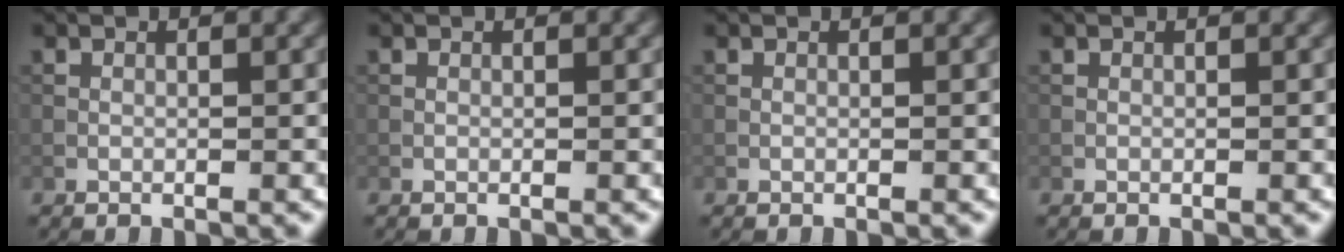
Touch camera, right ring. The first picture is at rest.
{"total": 0.0}
{"total": 0.0}
{"total": 0.0}